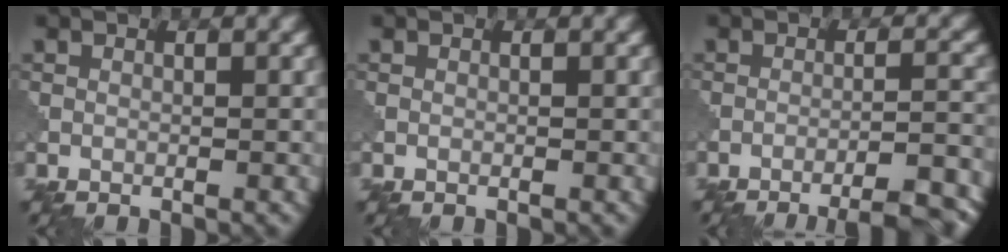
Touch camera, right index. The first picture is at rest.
{"total": 0.0}
{"total": 10.0, "force": [-8.3, 2.5, 5.0], "torque": [-0.043, 0.011, -0.083]}